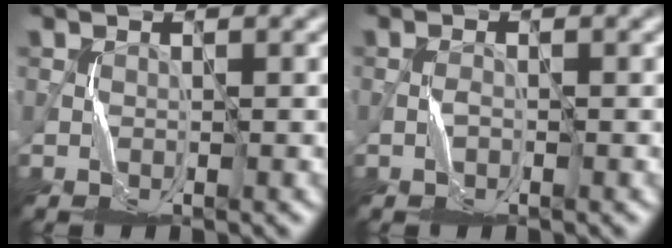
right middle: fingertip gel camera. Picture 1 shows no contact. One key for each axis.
{"total": 0.6, "fx": -0.4, "fy": 0.1, "fz": 0.5, "tx": -0.013, "ty": 0.003, "tz": -0.011}